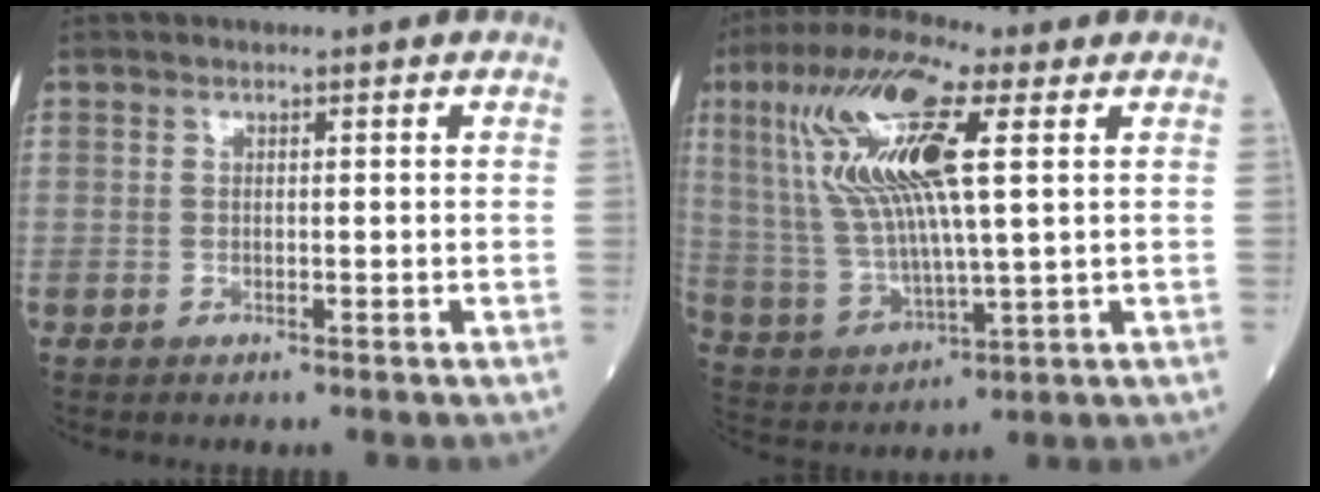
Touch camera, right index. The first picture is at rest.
{"total": 17.5, "force": [5.8, 3.2, 16.2], "torque": [-0.345, 0.018, 0.107]}